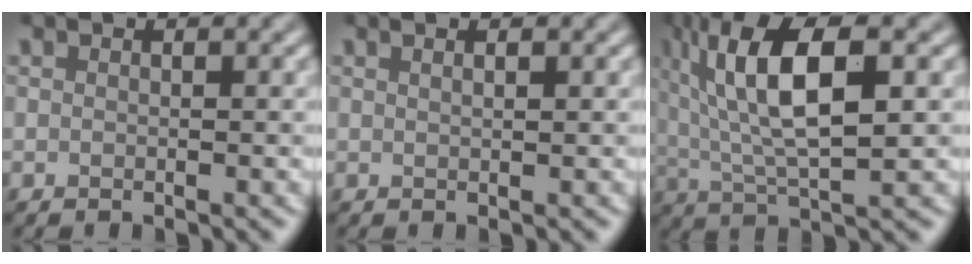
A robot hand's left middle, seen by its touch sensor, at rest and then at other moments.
{"total": 1.0, "force": [0.7, 0.3, 0.7], "torque": [-0.003, -0.003, 0.006]}
{"total": 9.9, "force": [2.6, 3.3, 8.9], "torque": [-0.163, 0.009, 0.044]}